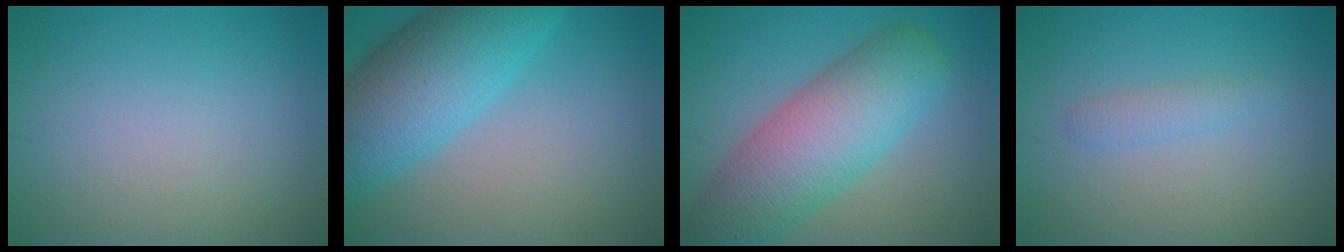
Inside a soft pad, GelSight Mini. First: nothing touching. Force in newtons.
{"total": 9.4, "press": 9.4, "slide": 0.3}
{"total": 9.5, "press": 9.5, "slide": 0.5}
{"total": 1.3, "press": 1.3, "slide": 0.0}